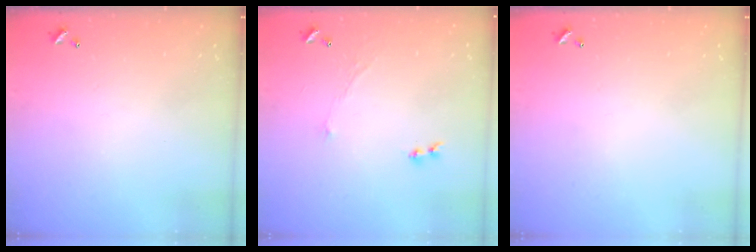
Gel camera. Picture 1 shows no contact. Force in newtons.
{"total": 1.2, "press": 0.7, "slide": 1.0}
{"total": 0.0}